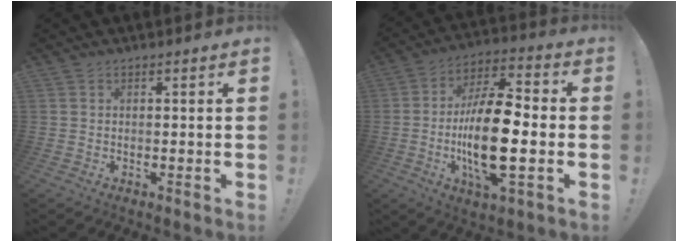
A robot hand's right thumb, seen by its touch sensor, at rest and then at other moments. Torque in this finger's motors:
{"motor_torque": [2.33, 2.67, 1.43, -0.45, 0.29]}